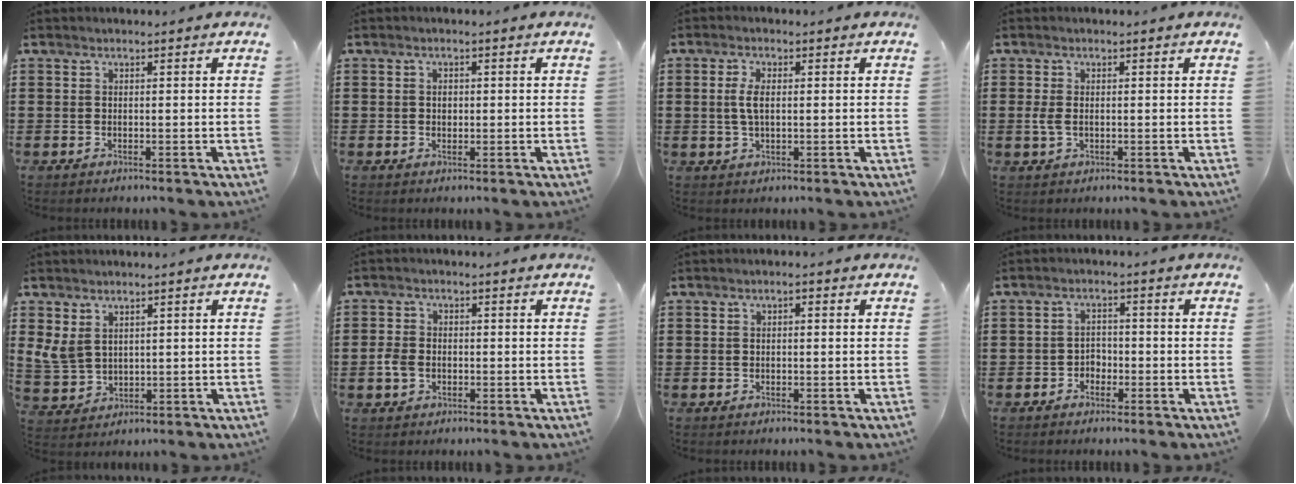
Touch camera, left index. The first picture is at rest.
{"total": 1.1, "force": [0.2, 0.9, 0.7], "torque": [-0.015, 0.006, 0.004]}
{"total": 3.6, "force": [0.4, 1.5, 3.3], "torque": [-0.082, -0.001, 0.001]}
{"total": 2.3, "force": [-0.1, 1.2, 2.0], "torque": [-0.055, -0.003, -0.006]}
{"total": 4.0, "force": [1.9, 2.7, 2.2], "torque": [-0.073, -0.003, 0.033]}
{"total": 3.0, "force": [-0.6, 2.2, 2.0], "torque": [-0.054, -0.002, -0.015]}
{"total": 0.7, "force": [-0.1, 0.4, 0.5], "torque": [-0.011, 0.001, -0.003]}
{"total": 2.0, "force": [-1.4, 1.3, 0.5], "torque": [-0.016, 0.005, -0.032]}